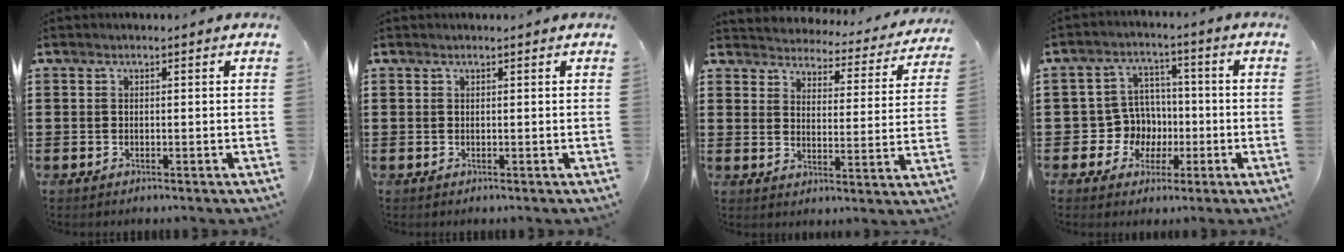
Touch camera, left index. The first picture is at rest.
{"total": 0.5, "force": [0.4, 0.4, 0.0], "torque": [-0.001, 0.002, 0.007]}
{"total": 3.4, "force": [3.4, 0.1, -0.3], "torque": [-0.019, -0.033, 0.053]}
{"total": 7.2, "force": [-0.8, 6.9, 2.0], "torque": [-0.068, 0.016, -0.009]}